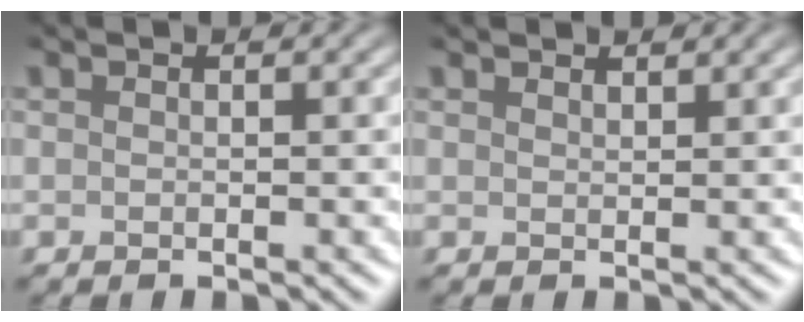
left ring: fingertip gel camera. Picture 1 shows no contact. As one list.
[{"total": 1.3, "force": [1.3, 0.1, 0.2], "torque": [-0.005, -0.001, 0.020]}]